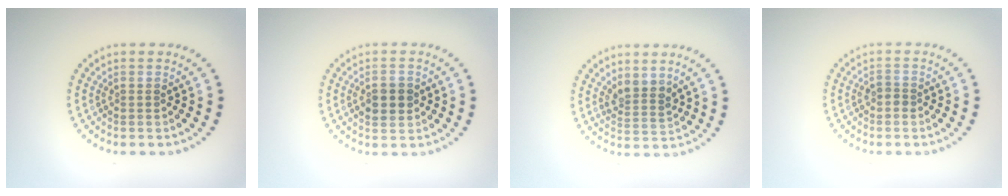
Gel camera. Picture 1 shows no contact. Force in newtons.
{"total": 2.6, "press": 2.6, "slide": 0.1}
{"total": 2.4, "press": 1.9, "slide": 1.5}
{"total": 1.0, "press": 0.9, "slide": 0.4}